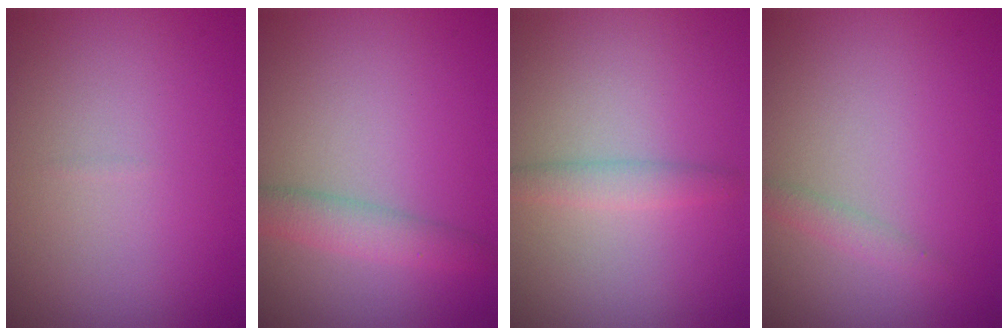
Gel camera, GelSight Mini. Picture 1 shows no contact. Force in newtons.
{"total": 2.6, "press": 2.6, "slide": 0.1}
{"total": 1.6, "press": 1.6, "slide": 0.0}
{"total": 1.1, "press": 1.1, "slide": 0.1}